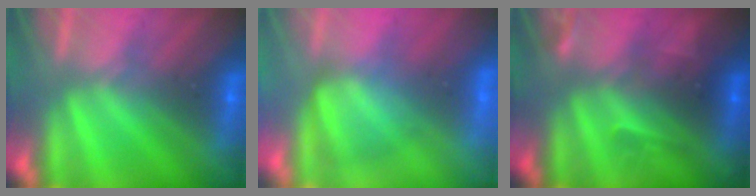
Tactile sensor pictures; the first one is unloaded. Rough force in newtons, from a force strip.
{"total": 3.5}
{"total": 2.4}